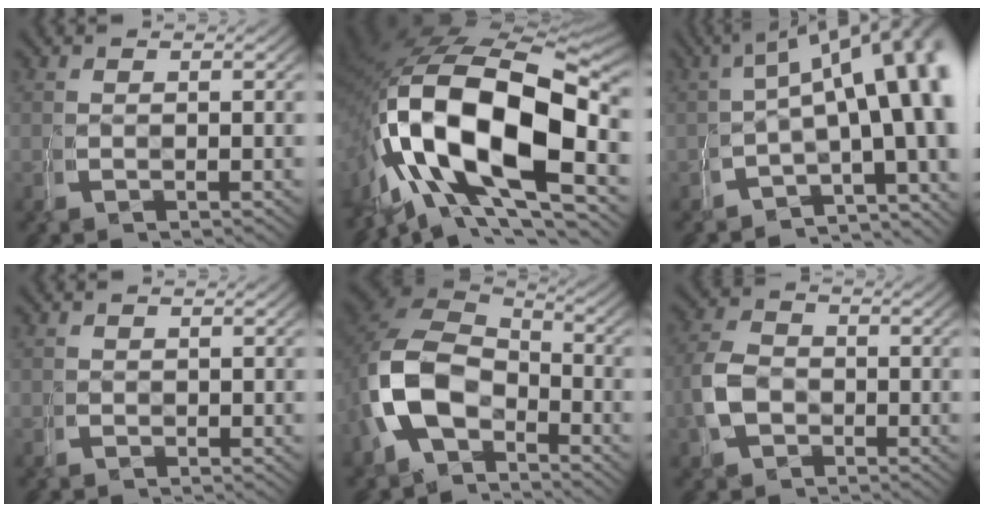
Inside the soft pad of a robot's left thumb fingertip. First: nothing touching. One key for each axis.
{"total": 23.9, "fx": -0.1, "fy": 14.8, "fz": 18.7, "tx": -0.363, "ty": -0.049, "tz": 0.023}
{"total": 14.6, "fx": 0.6, "fy": 9.7, "fz": 11.0, "tx": -0.127, "ty": -0.017, "tz": 0.000}
{"total": 0.8, "fx": 0.2, "fy": -0.1, "fz": -0.8, "tx": 0.017, "ty": -0.001, "tz": 0.003}
{"total": 9.4, "fx": -1.0, "fy": 7.4, "fz": 5.7, "tx": -0.153, "ty": -0.024, "tz": -0.016}
{"total": 3.3, "fx": -0.6, "fy": 3.0, "fz": 1.3, "tx": -0.044, "ty": -0.006, "tz": -0.009}